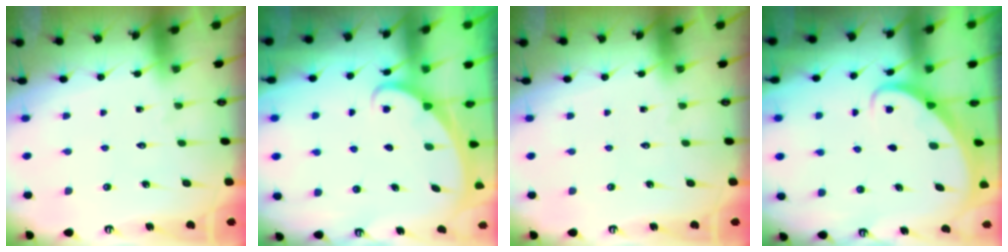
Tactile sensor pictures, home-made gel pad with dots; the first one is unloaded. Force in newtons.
{"total": 1.7, "press": 1.7, "slide": 0.1}
{"total": 0.0}
{"total": 2.2, "press": 2.2, "slide": 0.2}